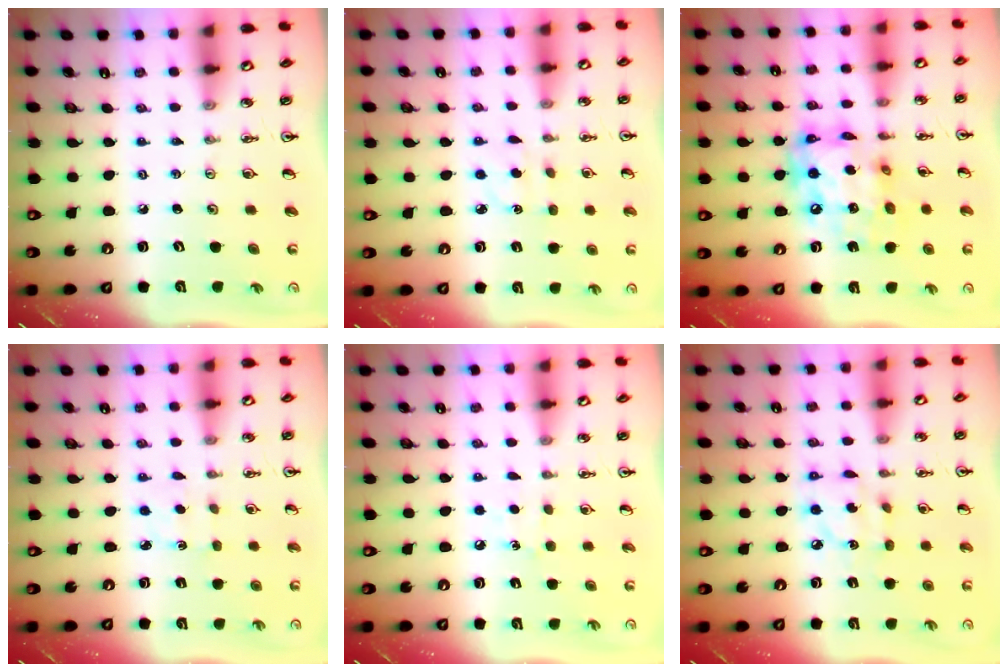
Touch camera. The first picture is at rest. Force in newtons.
{"total": 2.6, "press": 2.6, "slide": 0.5}
{"total": 16.7, "press": 16.6, "slide": 1.4}
{"total": 1.7, "press": 1.6, "slide": 0.4}
{"total": 6.2, "press": 6.2, "slide": 0.8}
{"total": 8.5, "press": 8.5, "slide": 0.3}